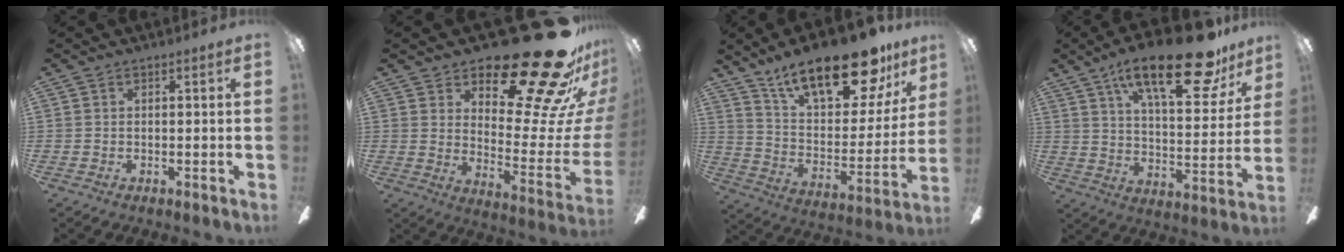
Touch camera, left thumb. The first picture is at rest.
{"total": 28.2, "force": [19.2, 9.7, 18.3], "torque": [-0.226, -0.141, 0.323]}
{"total": 23.6, "force": [16.8, 8.6, 14.2], "torque": [-0.227, -0.104, 0.286]}
{"total": 24.3, "force": [15.4, 8.2, 16.9], "torque": [-0.261, -0.083, 0.247]}